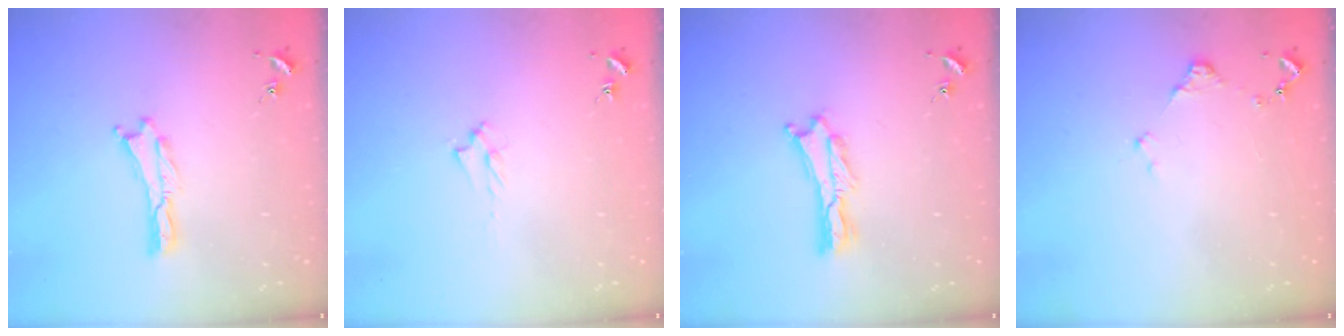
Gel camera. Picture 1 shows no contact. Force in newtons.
{"total": 1.7, "press": 1.6, "slide": 0.3}
{"total": 1.2, "press": 1.1, "slide": 0.3}
{"total": 1.2, "press": 1.2, "slide": 0.2}